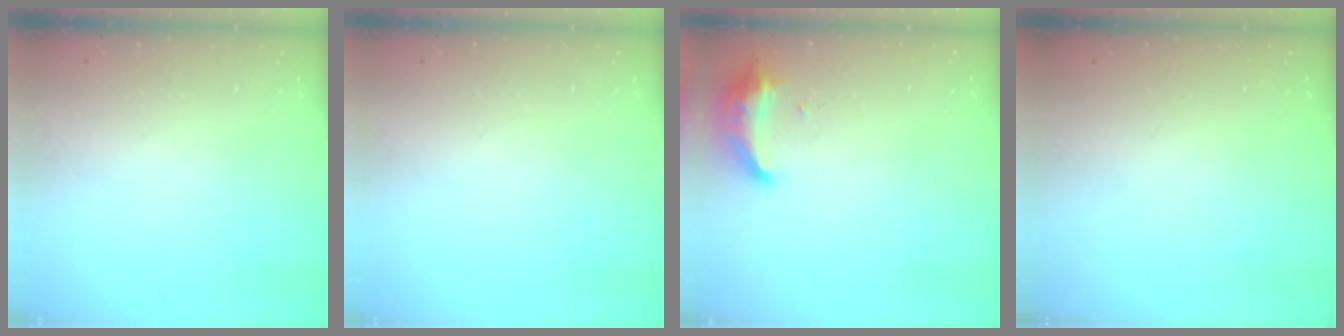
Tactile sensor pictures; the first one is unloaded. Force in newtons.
{"total": 0.0}
{"total": 8.4, "press": 8.4, "slide": 0.4}
{"total": 0.0}